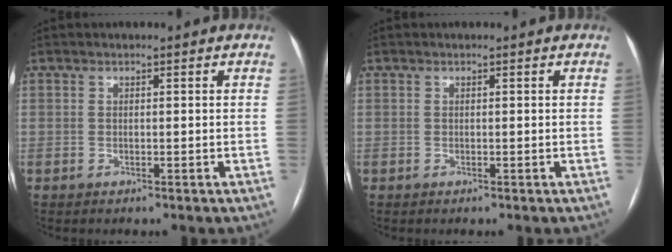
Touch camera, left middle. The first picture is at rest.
{"total": 0.0}